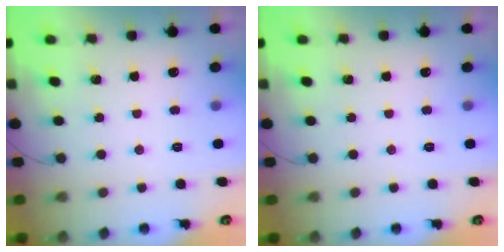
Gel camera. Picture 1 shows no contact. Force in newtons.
{"total": 0.0}